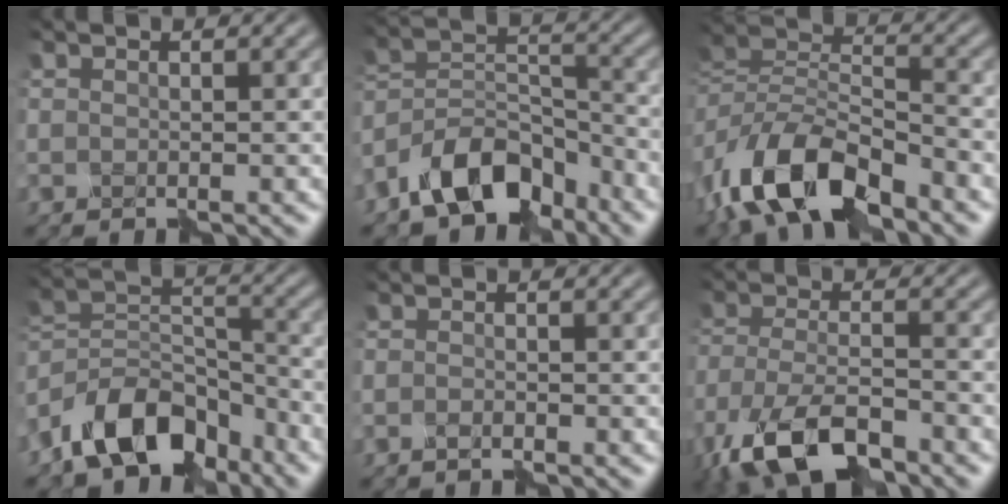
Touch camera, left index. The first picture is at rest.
{"total": 8.3, "force": [-6.0, 4.4, 3.8], "torque": [-0.056, 0.001, -0.124]}
{"total": 9.6, "force": [-5.8, 4.5, 6.3], "torque": [-0.119, 0.003, -0.120]}
{"total": 9.5, "force": [-6.7, 5.2, 4.3], "torque": [-0.067, 0.003, -0.140]}
{"total": 0.6, "force": [-0.5, 0.1, 0.3], "torque": [-0.009, 0.002, -0.011]}
{"total": 8.8, "force": [-5.9, 3.2, 5.6], "torque": [-0.124, -0.014, -0.122]}